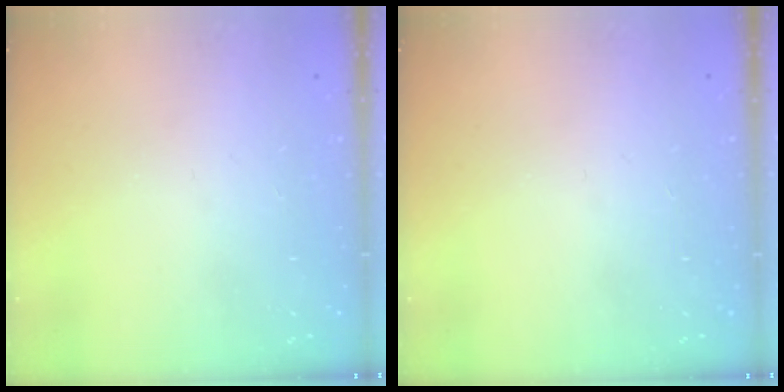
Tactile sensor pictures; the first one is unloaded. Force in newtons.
{"total": 0.0}